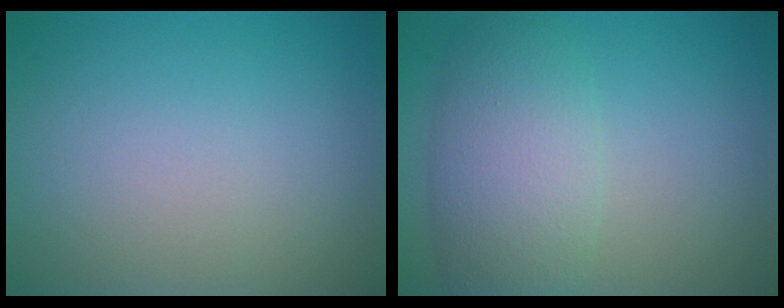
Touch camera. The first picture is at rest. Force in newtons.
{"total": 5.9, "press": 5.9, "slide": 0.0}